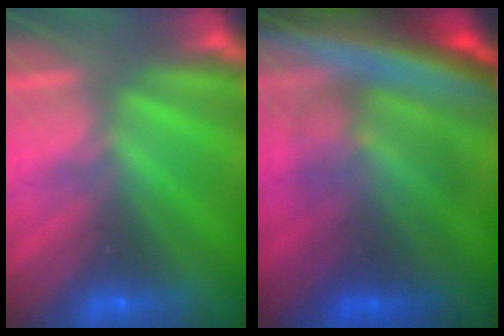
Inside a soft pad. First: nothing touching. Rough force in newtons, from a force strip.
{"total": 8.7}